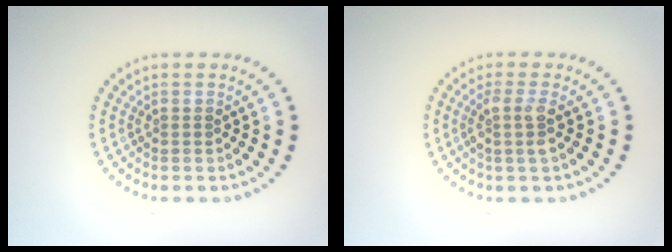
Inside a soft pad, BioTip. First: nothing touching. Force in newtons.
{"total": 1.9, "press": 1.6, "slide": 1.1}